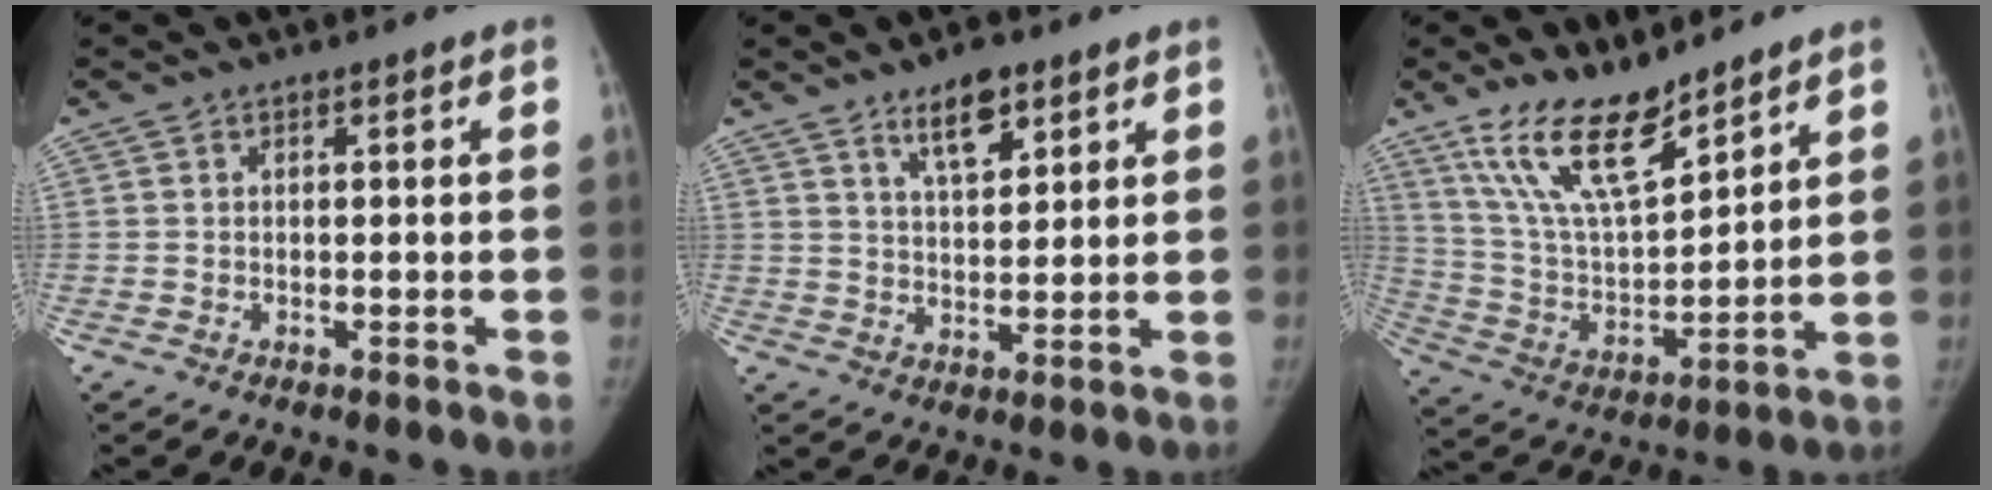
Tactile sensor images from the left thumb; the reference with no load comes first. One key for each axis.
{"total": 7.0, "fx": 4.5, "fy": 2.9, "fz": 4.6, "tx": -0.057, "ty": -0.029, "tz": 0.076}
{"total": 15.1, "fx": 11.2, "fy": 4.6, "fz": 8.9, "tx": -0.143, "ty": -0.065, "tz": 0.226}